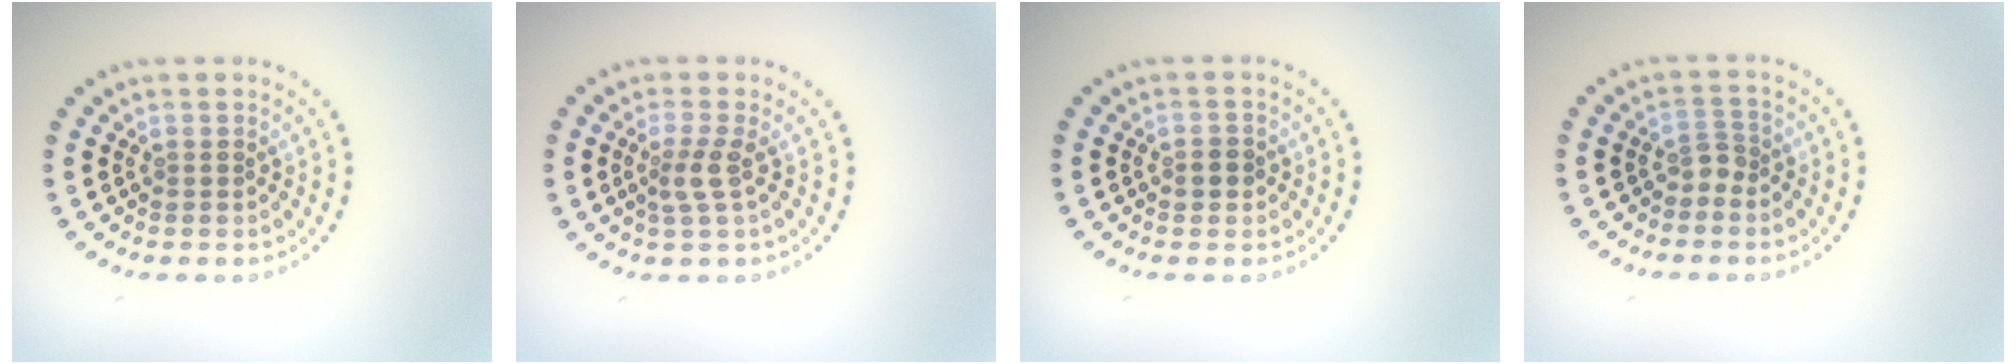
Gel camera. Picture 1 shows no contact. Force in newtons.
{"total": 2.0, "press": 1.6, "slide": 1.2}
{"total": 1.3, "press": 1.2, "slide": 0.3}
{"total": 1.4, "press": 1.0, "slide": 0.9}